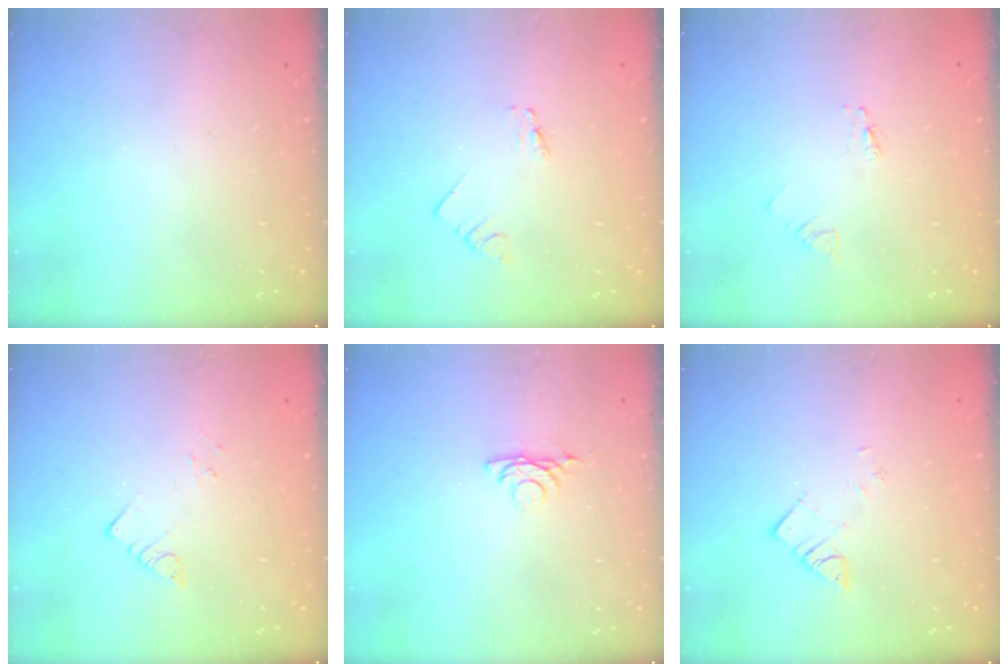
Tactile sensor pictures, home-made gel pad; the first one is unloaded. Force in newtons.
{"total": 0.0}
{"total": 2.1, "press": 2.1, "slide": 0.1}
{"total": 2.9, "press": 2.9, "slide": 0.4}
{"total": 4.3, "press": 4.2, "slide": 0.8}
{"total": 3.7, "press": 3.7, "slide": 0.1}